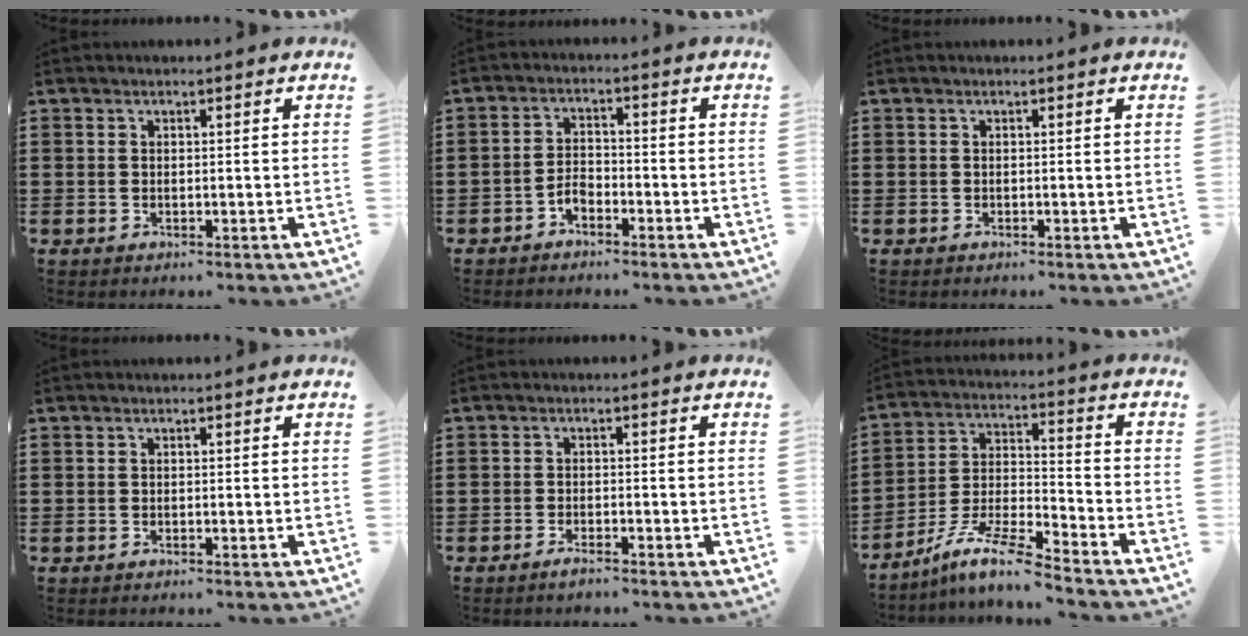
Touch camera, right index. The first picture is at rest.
{"total": 2.6, "force": [-1.9, 1.4, 1.1], "torque": [-0.025, 0.007, -0.040]}
{"total": 0.0}
{"total": 0.0}
{"total": 1.5, "force": [-1.4, -0.1, 0.7], "torque": [-0.014, -0.006, -0.024]}
{"total": 9.6, "force": [-8.1, 0.3, 5.1], "torque": [-0.107, 0.002, -0.162]}